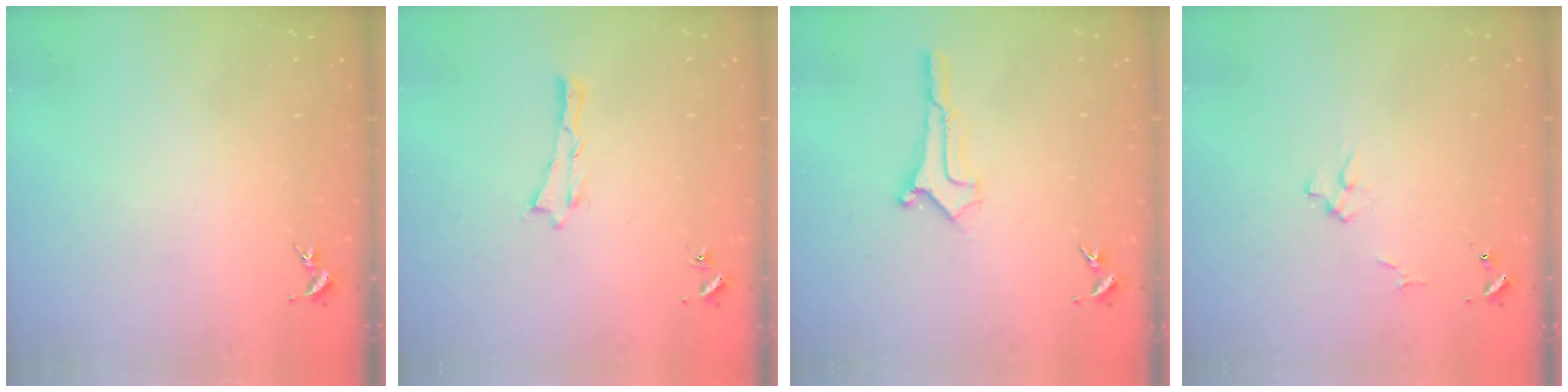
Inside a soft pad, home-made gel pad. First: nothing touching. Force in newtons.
{"total": 0.0}
{"total": 0.9, "press": 0.9, "slide": 0.1}
{"total": 3.1, "press": 3.0, "slide": 0.4}